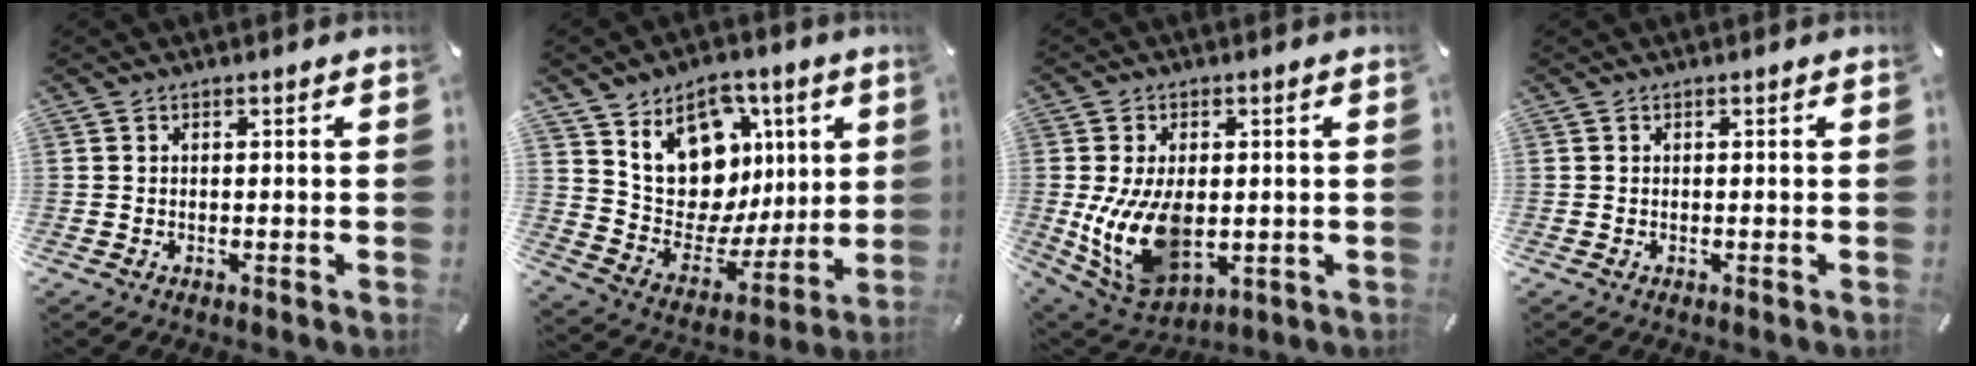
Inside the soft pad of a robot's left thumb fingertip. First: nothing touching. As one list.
[{"total": 15.9, "force": [6.7, 12.9, 6.6], "torque": [-0.091, -0.055, 0.129]}, {"total": 14.3, "force": [-0.7, 9.3, 10.8], "torque": [-0.229, -0.013, -0.009]}, {"total": 0.0}]